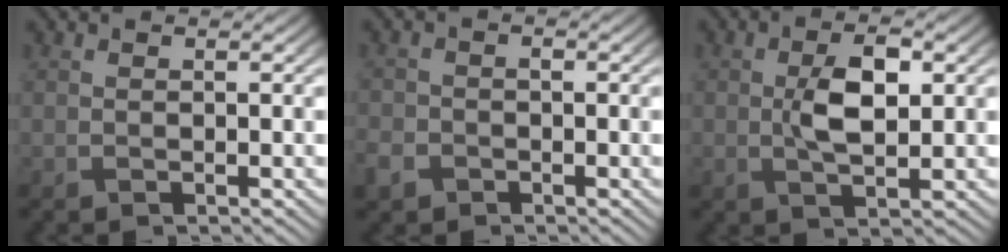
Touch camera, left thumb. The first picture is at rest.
{"total": 2.8, "force": [-1.7, 2.0, 0.9], "torque": [-0.029, -0.006, -0.041]}
{"total": 5.4, "force": [0.5, 2.6, 4.6], "torque": [-0.097, 0.000, 0.014]}